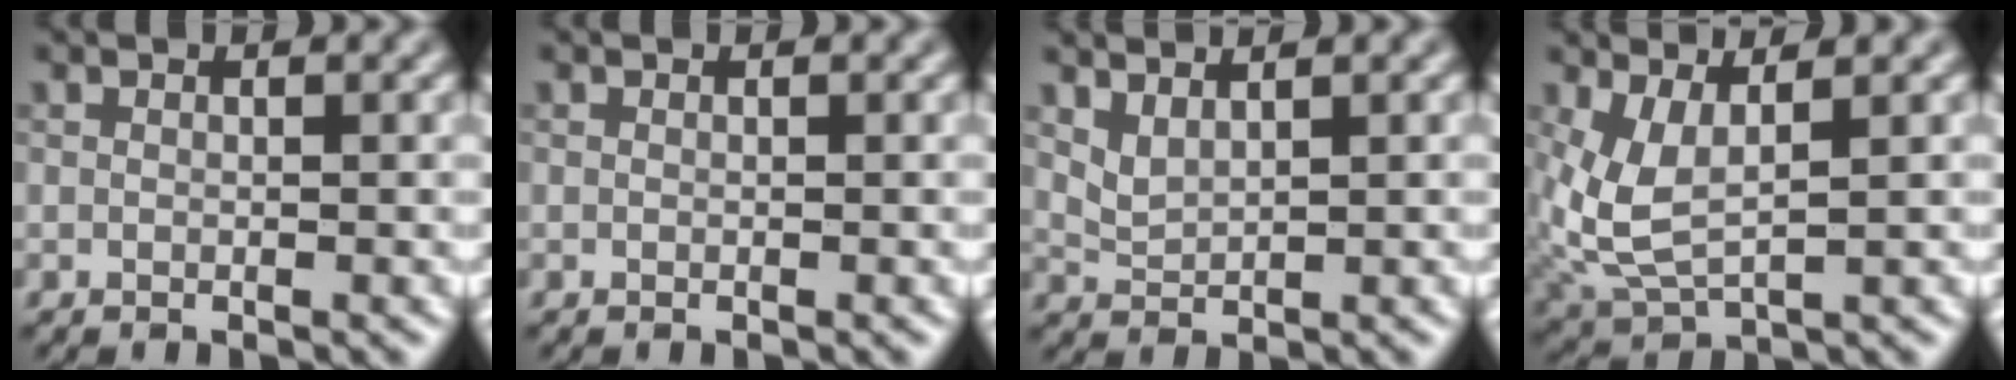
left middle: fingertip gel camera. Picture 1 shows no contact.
{"total": 0.0}
{"total": 1.6, "force": [1.4, 0.4, 0.8], "torque": [-0.023, -0.004, 0.033]}
{"total": 4.4, "force": [1.1, 1.9, 3.9], "torque": [-0.105, -0.011, 0.026]}